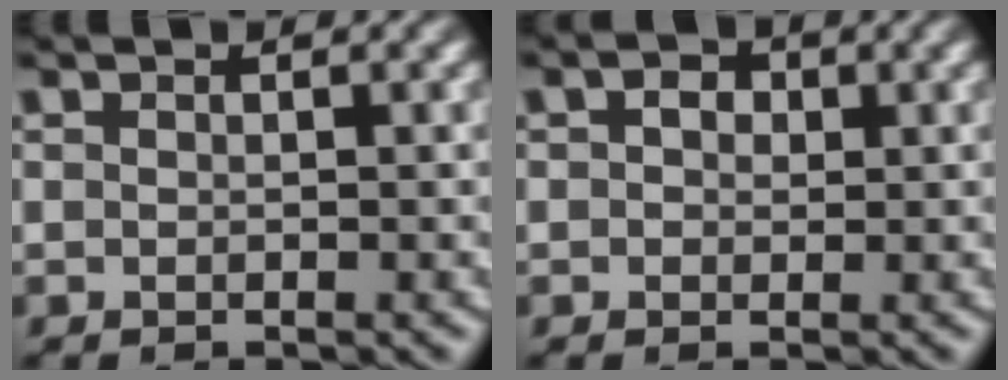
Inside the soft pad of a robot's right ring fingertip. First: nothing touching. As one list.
[{"total": 2.3, "force": [0.3, 1.9, 1.2], "torque": [-0.013, 0.002, 0.005]}]